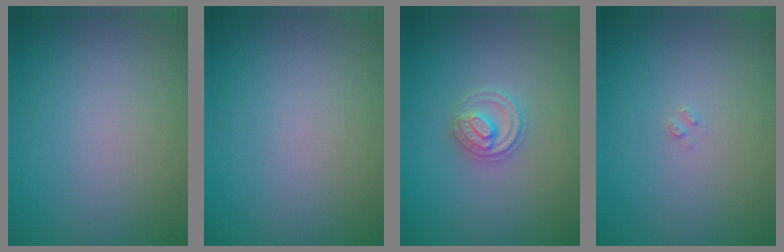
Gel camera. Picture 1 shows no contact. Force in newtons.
{"total": 0.0}
{"total": 2.8, "press": 2.8, "slide": 0.3}
{"total": 0.6, "press": 0.6, "slide": 0.2}